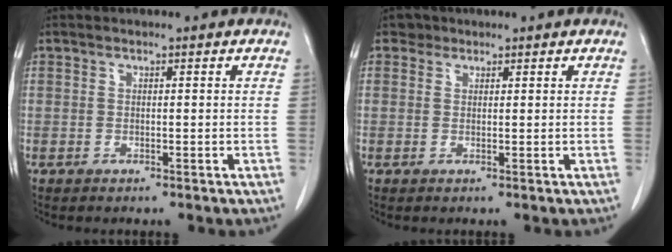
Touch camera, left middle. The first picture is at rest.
{"total": 1.4, "force": [0.9, 1.0, -0.1], "torque": [0.009, 0.004, 0.010]}